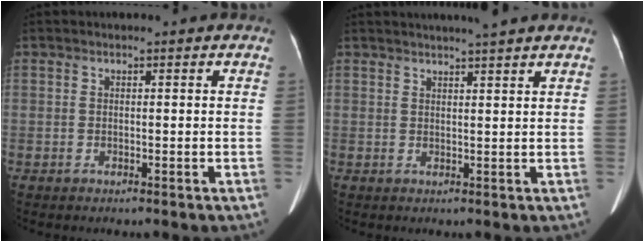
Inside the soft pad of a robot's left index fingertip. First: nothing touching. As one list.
[{"total": 6.4, "force": [5.5, -0.7, 3.1], "torque": [-0.045, 0.017, 0.069]}]